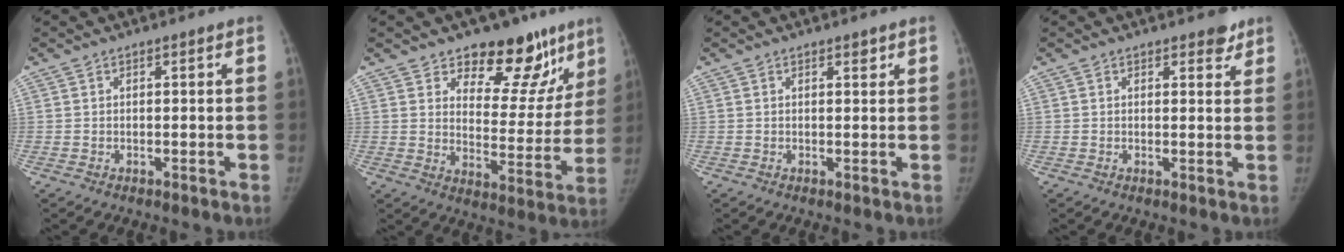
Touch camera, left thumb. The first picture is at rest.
{"total": 16.1, "force": [11.4, 8.6, 7.4], "torque": [-0.020, -0.075, 0.154]}
{"total": 1.0, "force": [0.7, 0.4, 0.6], "torque": [-0.004, -0.004, 0.010]}
{"total": 2.6, "force": [1.9, 1.3, 1.1], "torque": [0.006, -0.010, 0.021]}